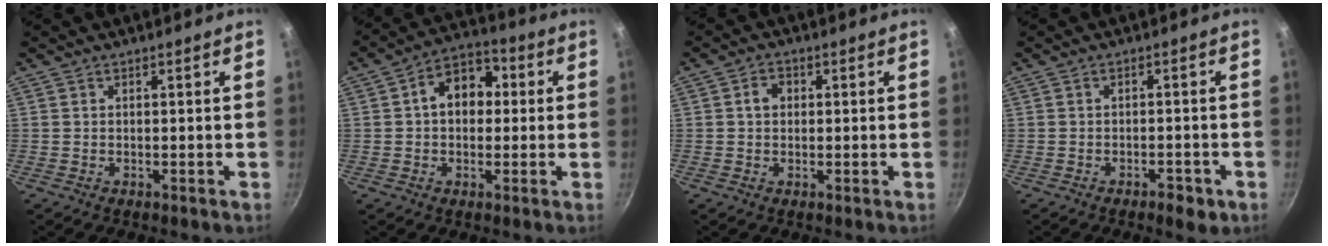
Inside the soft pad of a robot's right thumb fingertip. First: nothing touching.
{"total": 10.0, "force": [1.2, 7.4, 6.7], "torque": [-0.058, 0.026, 0.001]}
{"total": 2.8, "force": [0.4, 2.3, 1.6], "torque": [-0.013, 0.008, 0.004]}
{"total": 3.6, "force": [-2.0, 1.5, 2.6], "torque": [-0.031, 0.017, -0.023]}